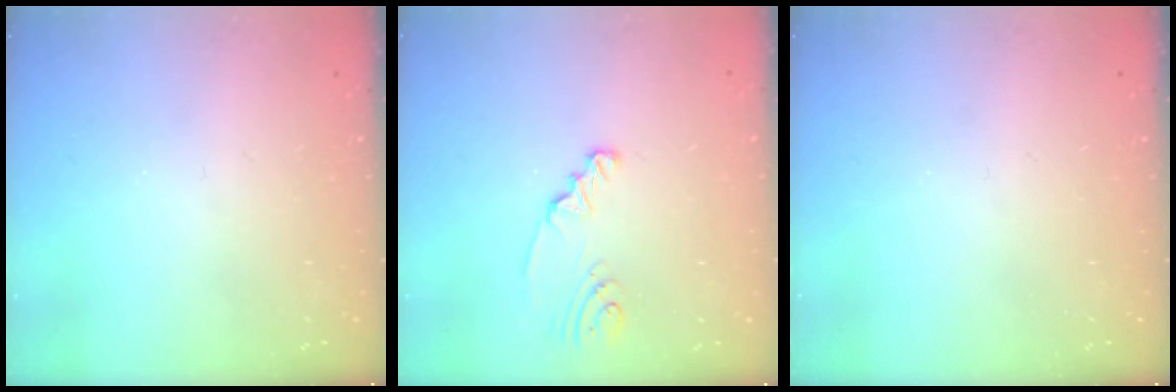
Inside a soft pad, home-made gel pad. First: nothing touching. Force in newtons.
{"total": 2.5, "press": 2.5, "slide": 0.3}
{"total": 0.0}